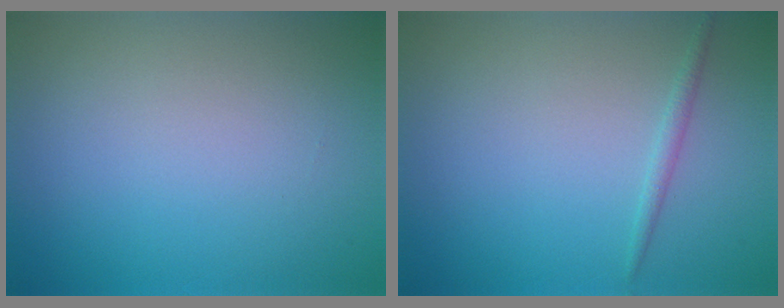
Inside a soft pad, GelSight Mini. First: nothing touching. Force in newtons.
{"total": 0.9, "press": 0.9, "slide": 0.0}